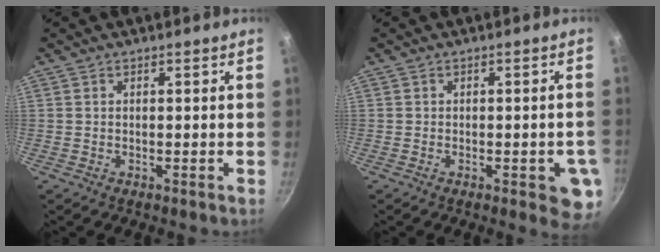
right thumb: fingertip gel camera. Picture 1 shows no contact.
{"total": 6.8, "force": [-2.1, 2.4, 6.0], "torque": [-0.048, 0.004, -0.026]}